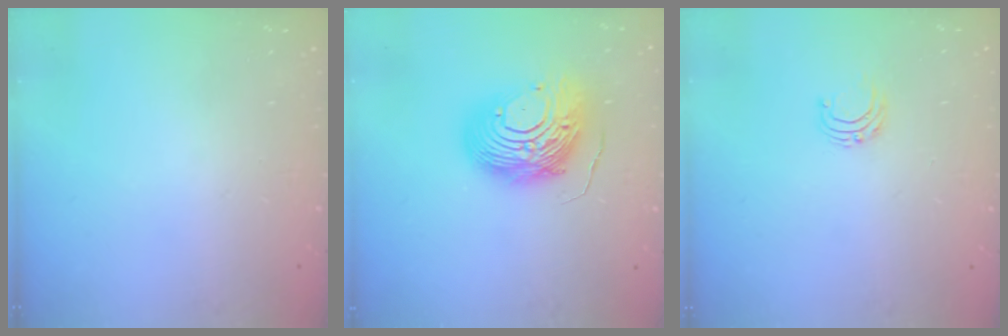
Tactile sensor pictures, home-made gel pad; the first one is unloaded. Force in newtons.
{"total": 13.7, "press": 13.7, "slide": 1.3}
{"total": 4.6, "press": 4.6, "slide": 0.5}